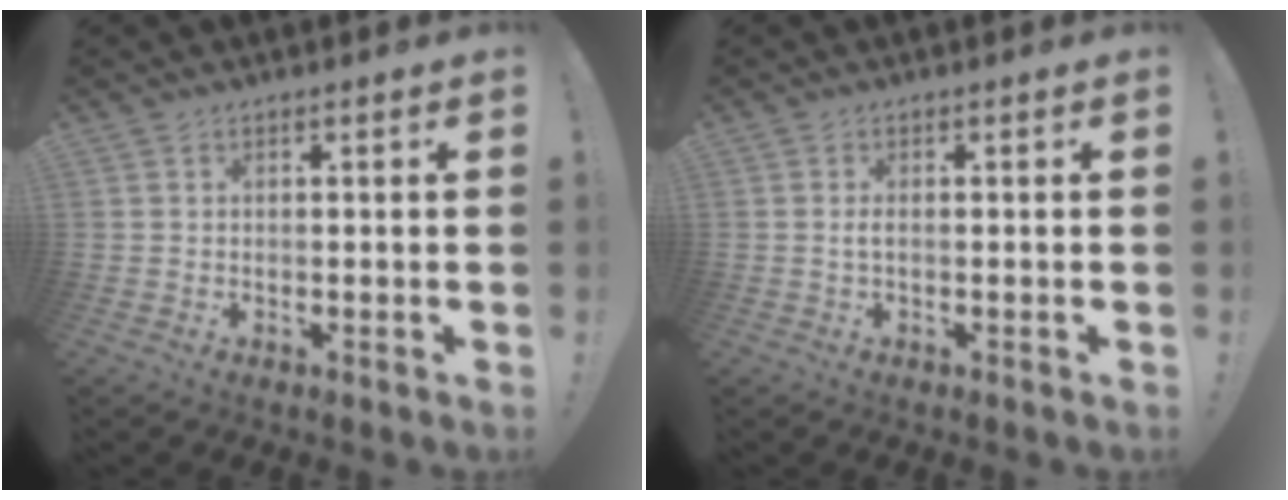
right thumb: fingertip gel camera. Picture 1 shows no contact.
{"total": 1.3, "force": [-0.2, 0.4, 1.2], "torque": [-0.024, 0.003, -0.004]}